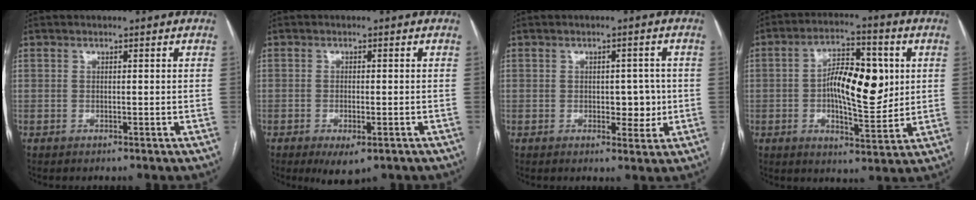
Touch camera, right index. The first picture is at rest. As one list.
[{"total": 4.6, "force": [-2.6, 1.5, 3.5], "torque": [-0.051, -0.009, -0.031]}, {"total": 4.2, "force": [-0.1, 2.4, 3.4], "torque": [-0.036, 0.004, 0.004]}, {"total": 12.6, "force": [1.1, 4.6, 11.6], "torque": [-0.195, 0.014, 0.018]}]